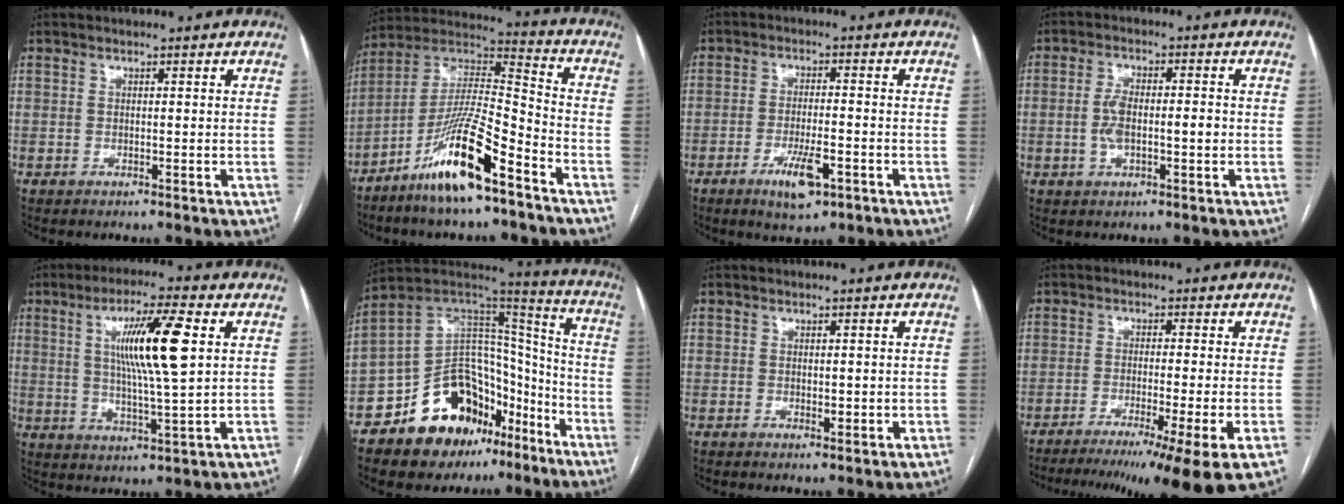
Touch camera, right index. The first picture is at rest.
{"total": 15.7, "force": [-9.8, 1.8, 12.1], "torque": [-0.237, -0.003, -0.179]}
{"total": 6.3, "force": [-3.1, 1.7, 5.2], "torque": [-0.095, -0.006, -0.046]}
{"total": 5.7, "force": [-0.6, 2.2, 5.2], "torque": [-0.108, 0.017, -0.008]}
{"total": 12.2, "force": [3.2, 0.5, 11.7], "torque": [-0.208, 0.002, 0.055]}
{"total": 20.5, "force": [-12.4, 12.6, 10.4], "torque": [-0.154, 0.080, -0.195]}
{"total": 1.5, "force": [0.1, 1.0, 1.2], "torque": [-0.014, -0.001, 0.006]}
{"total": 14.2, "force": [-10.2, -1.7, 9.7], "torque": [-0.113, -0.037, -0.154]}